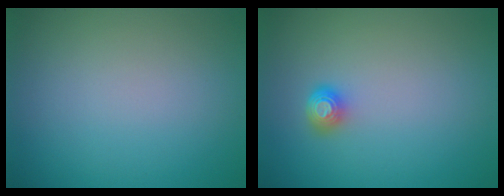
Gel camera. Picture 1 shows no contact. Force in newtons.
{"total": 1.7, "press": 1.3, "slide": 1.2}